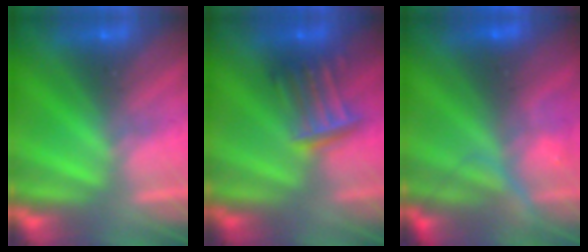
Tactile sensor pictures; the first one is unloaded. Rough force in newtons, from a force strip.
{"total": 3.4}
{"total": 9.0}